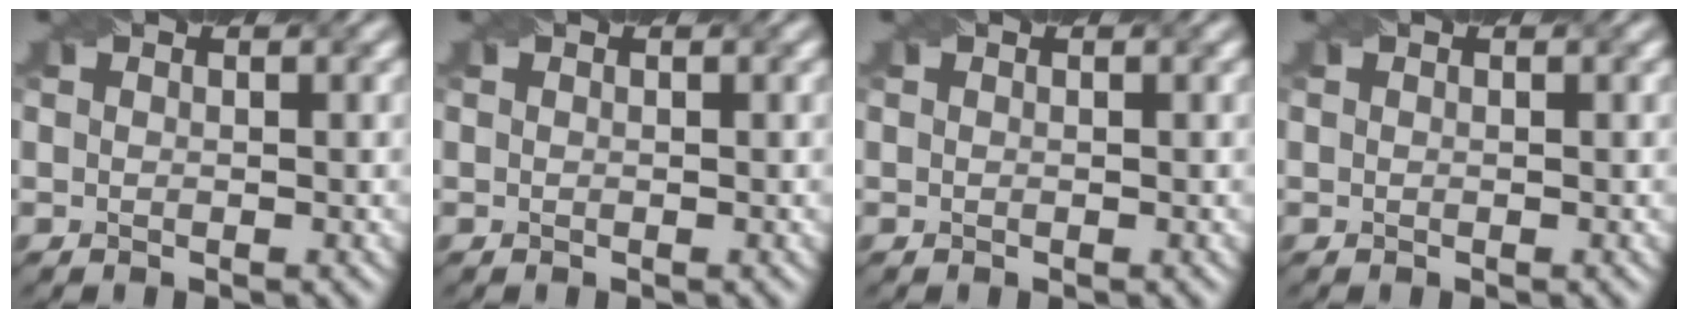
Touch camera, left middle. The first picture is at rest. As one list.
[{"total": 0.0}, {"total": 0.0}, {"total": 0.0}]